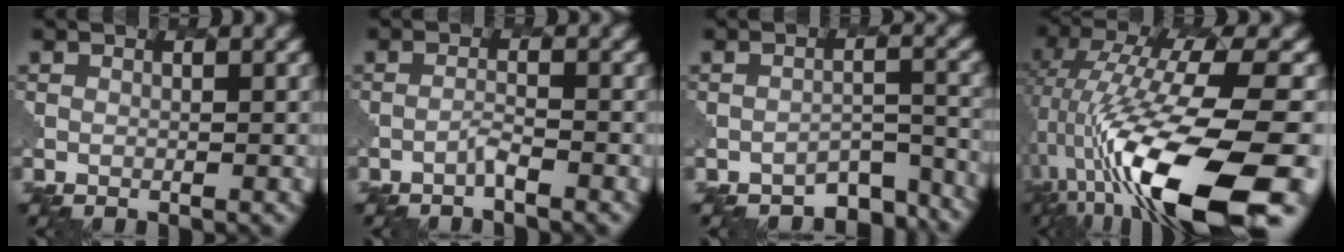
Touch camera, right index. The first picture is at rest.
{"total": 0.8, "force": [-0.7, -0.1, 0.3], "torque": [-0.008, 0.006, -0.022]}
{"total": 4.8, "force": [-4.3, 1.6, 1.4], "torque": [-0.017, -0.007, -0.056]}
{"total": 16.2, "force": [-5.5, 5.0, 14.4], "torque": [-0.271, -0.004, -0.095]}